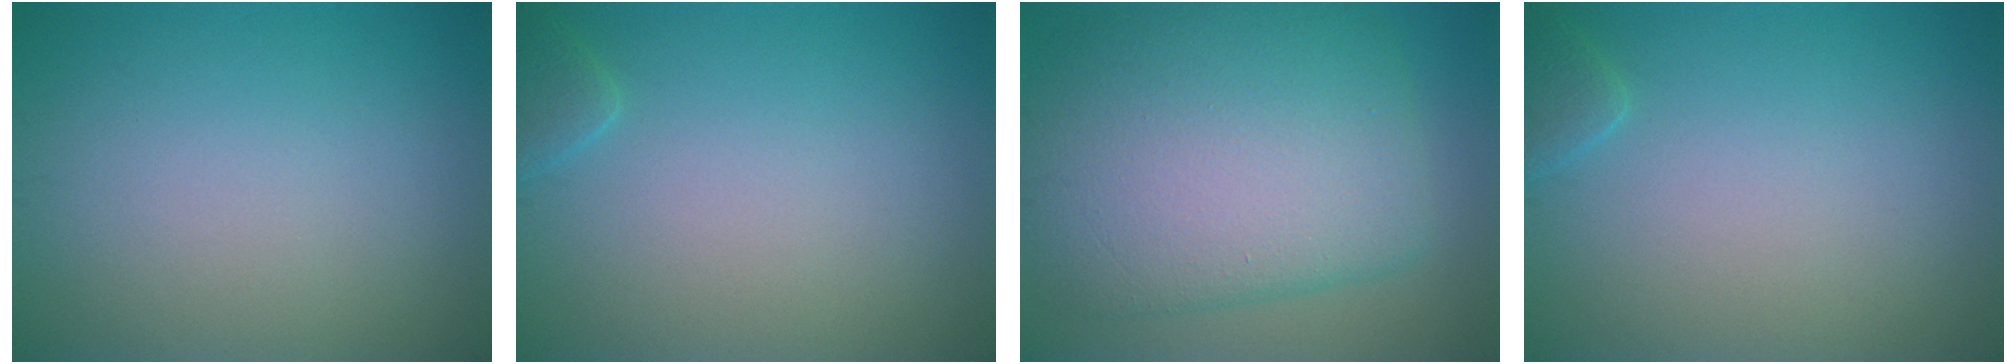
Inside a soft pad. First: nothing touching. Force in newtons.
{"total": 1.3, "press": 1.3, "slide": 0.1}
{"total": 11.6, "press": 11.6, "slide": 0.5}
{"total": 1.3, "press": 1.3, "slide": 0.1}